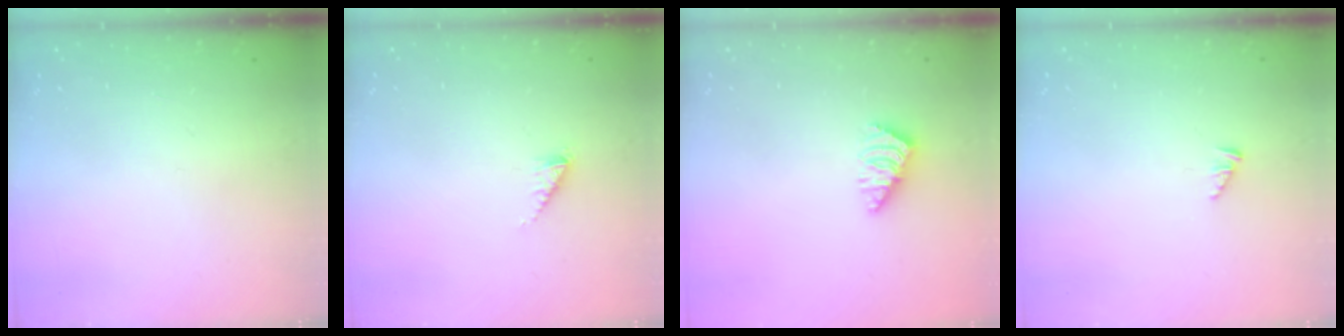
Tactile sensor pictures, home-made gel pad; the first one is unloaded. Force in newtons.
{"total": 1.2, "press": 1.2, "slide": 0.2}
{"total": 1.5, "press": 1.5, "slide": 0.3}
{"total": 1.7, "press": 1.7, "slide": 0.3}